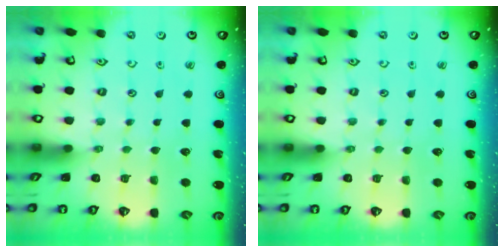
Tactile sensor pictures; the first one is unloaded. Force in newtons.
{"total": 0.0}